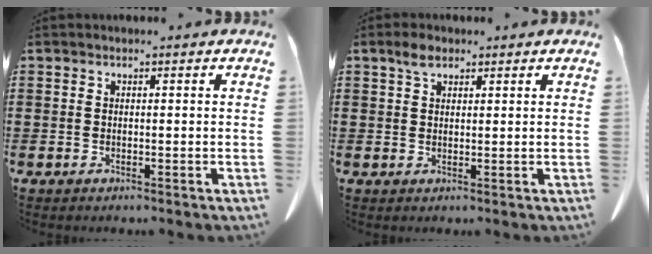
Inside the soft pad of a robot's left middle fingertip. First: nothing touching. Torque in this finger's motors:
{"motor_torque": [0.94, 1.19, 0.16, 0.06]}